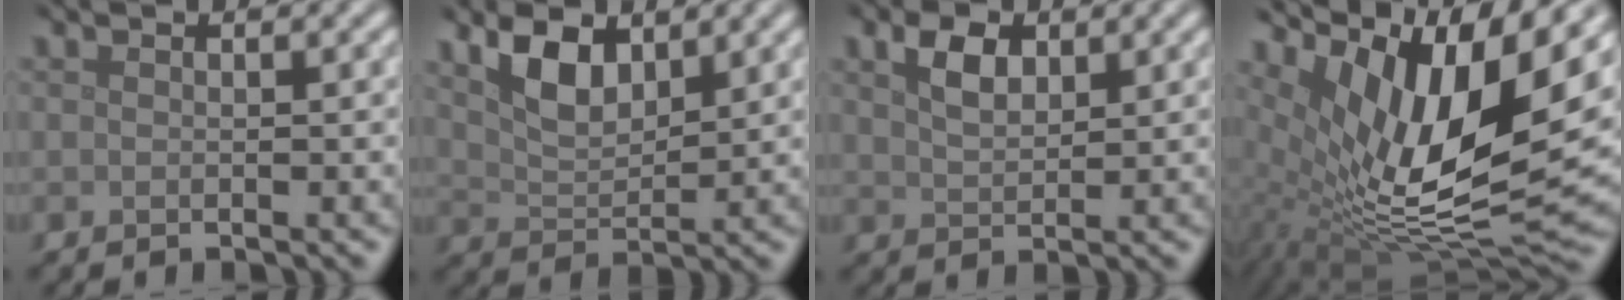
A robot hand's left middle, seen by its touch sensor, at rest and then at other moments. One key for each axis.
{"total": 4.2, "fx": 2.5, "fy": 2.0, "fz": 2.8, "tx": -0.062, "ty": 0.001, "tz": 0.048}
{"total": 2.8, "fx": 1.5, "fy": 1.6, "fz": 1.7, "tx": -0.038, "ty": 0.005, "tz": 0.031}
{"total": 13.8, "fx": 5.4, "fy": 5.3, "fz": 11.5, "tx": -0.224, "ty": -0.003, "tz": 0.097}